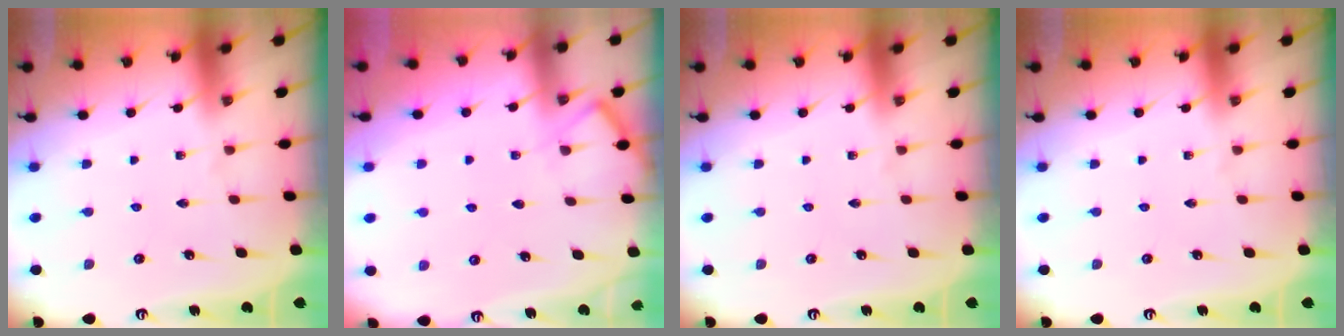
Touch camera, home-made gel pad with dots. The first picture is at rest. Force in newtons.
{"total": 5.5, "press": 5.5, "slide": 0.6}
{"total": 0.0}
{"total": 0.0}